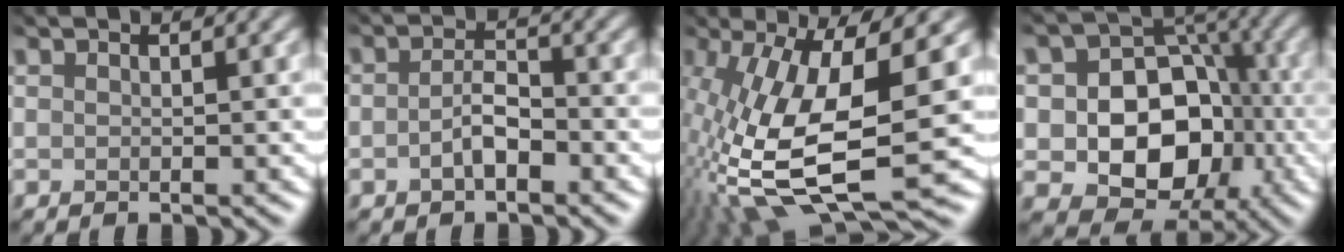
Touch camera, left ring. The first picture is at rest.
{"total": 2.8, "force": [-2.8, 0.3, -0.1], "torque": [-0.038, -0.019, -0.021]}
{"total": 12.1, "force": [-3.4, 3.9, 10.9], "torque": [-0.254, -0.034, -0.026]}
{"total": 8.8, "force": [-3.8, 6.5, 4.5], "torque": [-0.068, -0.019, -0.044]}